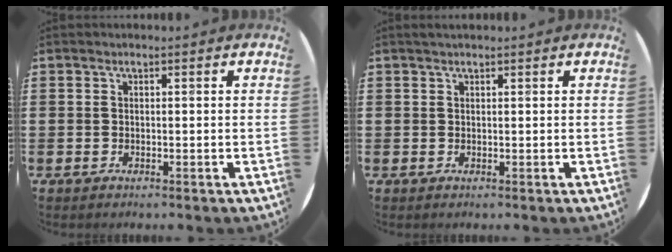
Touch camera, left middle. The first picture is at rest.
{"total": 0.6, "force": [0.5, 0.2, 0.1], "torque": [-0.002, 0.002, 0.011]}